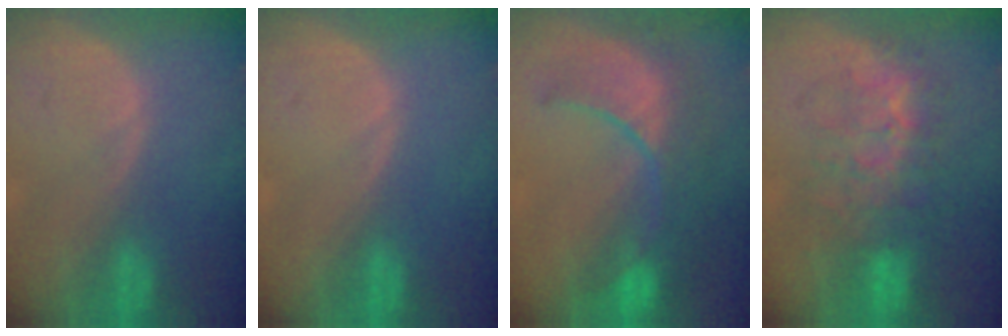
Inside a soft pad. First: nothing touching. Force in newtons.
{"total": 0.0}
{"total": 10.4, "press": 9.2, "slide": 5.0}
{"total": 8.0, "press": 7.8, "slide": 1.5}